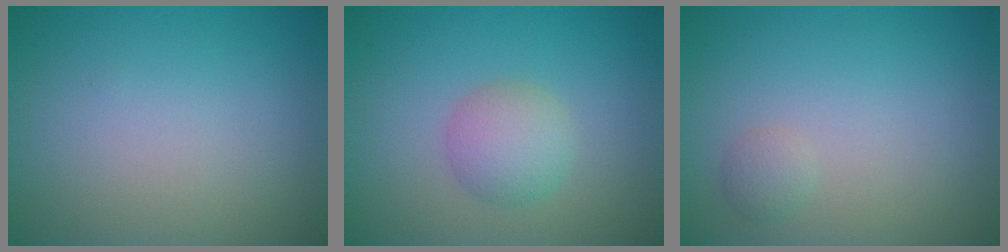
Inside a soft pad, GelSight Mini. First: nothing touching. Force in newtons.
{"total": 2.9, "press": 2.9, "slide": 0.1}
{"total": 1.0, "press": 1.0, "slide": 0.1}